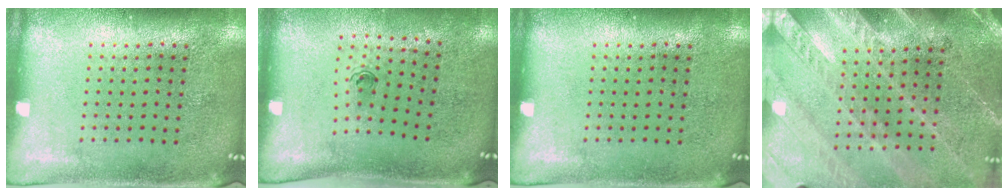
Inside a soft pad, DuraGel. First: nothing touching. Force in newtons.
{"total": 0.7, "press": 0.4, "slide": 0.6}
{"total": 0.0}
{"total": 2.9, "press": 2.7, "slide": 1.2}